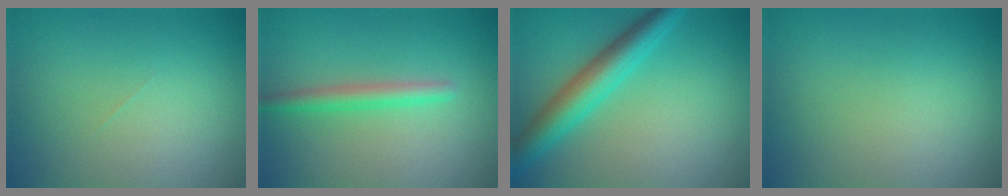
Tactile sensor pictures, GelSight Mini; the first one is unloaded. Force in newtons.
{"total": 2.1, "press": 2.1, "slide": 0.2}
{"total": 5.0, "press": 5.0, "slide": 0.1}
{"total": 0.0}